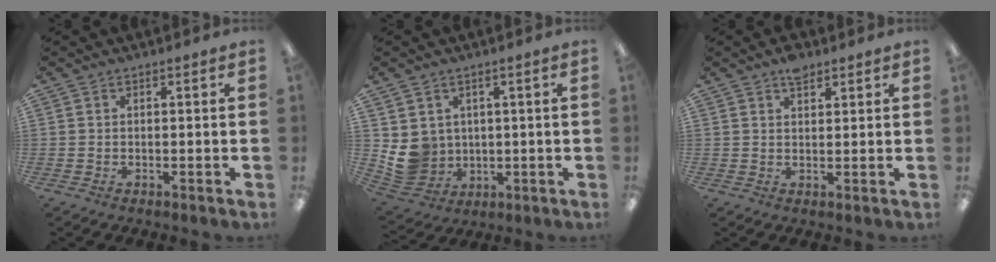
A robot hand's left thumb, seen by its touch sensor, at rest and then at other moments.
{"total": 7.3, "force": [1.6, 6.9, 1.8], "torque": [-0.059, -0.017, 0.040]}
{"total": 3.4, "force": [2.6, 1.5, 1.5], "torque": [-0.018, -0.007, 0.044]}